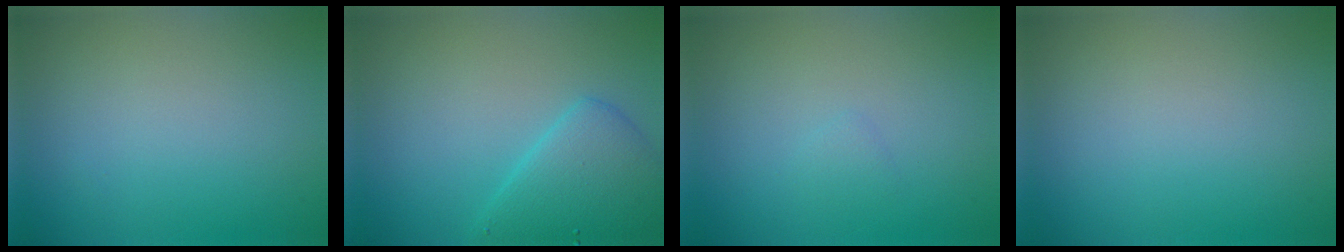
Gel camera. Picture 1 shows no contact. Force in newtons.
{"total": 4.4, "press": 4.4, "slide": 0.2}
{"total": 0.6, "press": 0.6, "slide": 0.1}
{"total": 0.0}